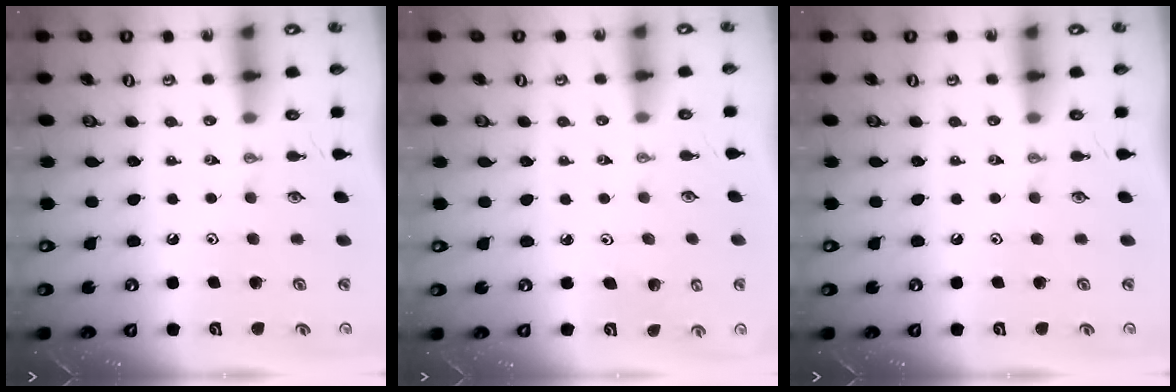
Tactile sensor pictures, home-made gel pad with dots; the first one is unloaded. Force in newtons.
{"total": 1.4, "press": 1.4, "slide": 0.1}
{"total": 0.0}